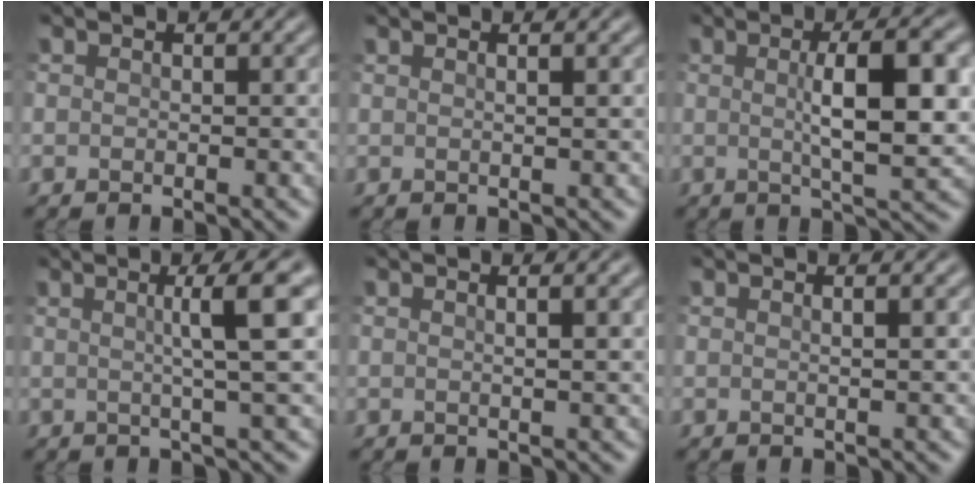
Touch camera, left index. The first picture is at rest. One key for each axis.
{"total": 2.7, "fx": 1.3, "fy": 1.2, "fz": 2.0, "tx": -0.008, "ty": 0.011, "tz": -0.007}
{"total": 8.1, "fx": 0.8, "fy": 2.1, "fz": 7.8, "tx": -0.107, "ty": 0.007, "tz": 0.011}
{"total": 6.2, "fx": 1.5, "fy": 0.8, "fz": 5.9, "tx": -0.083, "ty": 0.019, "tz": 0.021}
{"total": 4.4, "fx": 2.0, "fy": 1.9, "fz": 3.4, "tx": -0.017, "ty": 0.024, "tz": -0.005}
{"total": 3.4, "fx": 1.6, "fy": 1.5, "fz": 2.5, "tx": -0.011, "ty": 0.019, "tz": -0.008}